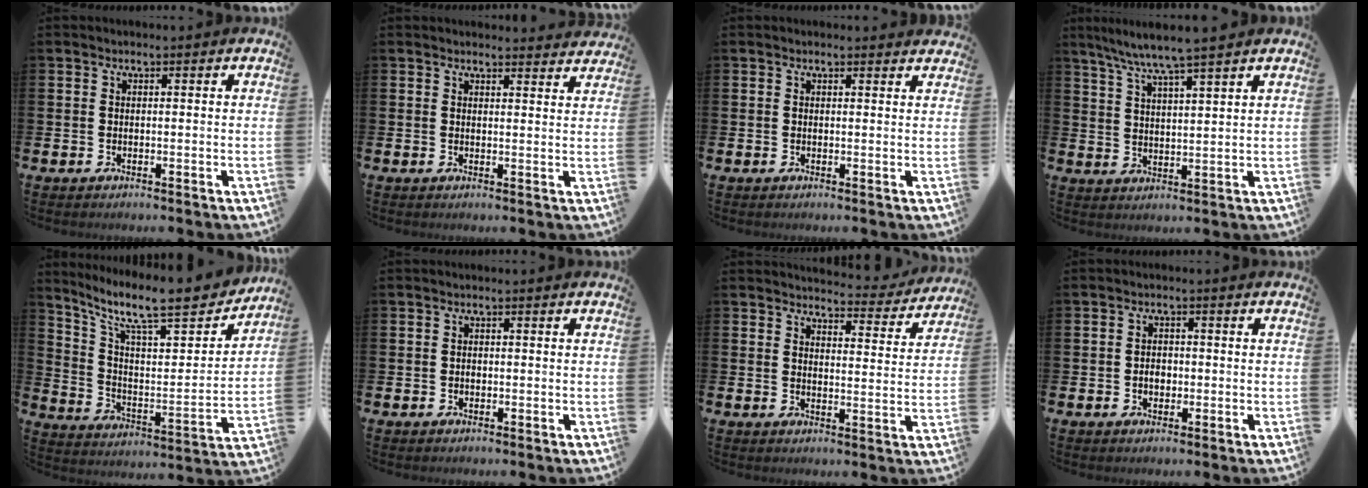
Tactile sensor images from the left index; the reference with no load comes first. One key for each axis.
{"total": 2.5, "fx": 2.5, "fy": 0.3, "fz": -0.1, "tx": 0.013, "ty": -0.020, "tz": 0.043}
{"total": 0.9, "fx": 0.9, "fy": 0.2, "fz": 0.1, "tx": 0.005, "ty": 0.000, "tz": 0.016}
{"total": 6.3, "fx": 5.8, "fy": -0.4, "fz": 2.5, "tx": -0.071, "ty": -0.026, "tz": 0.102}
{"total": 12.1, "fx": 10.0, "fy": 3.2, "fz": 6.1, "tx": -0.133, "ty": -0.074, "tz": 0.165}
{"total": 0.6, "fx": -0.3, "fy": 0.4, "fz": 0.3, "tx": -0.003, "ty": 0.003, "tz": -0.007}
{"total": 3.8, "fx": 3.7, "fy": 0.8, "fz": 0.4, "tx": -0.011, "ty": -0.032, "tz": 0.060}
{"total": 2.1, "fx": -0.5, "fy": 1.5, "fz": 1.3, "tx": -0.015, "ty": 0.000, "tz": -0.015}